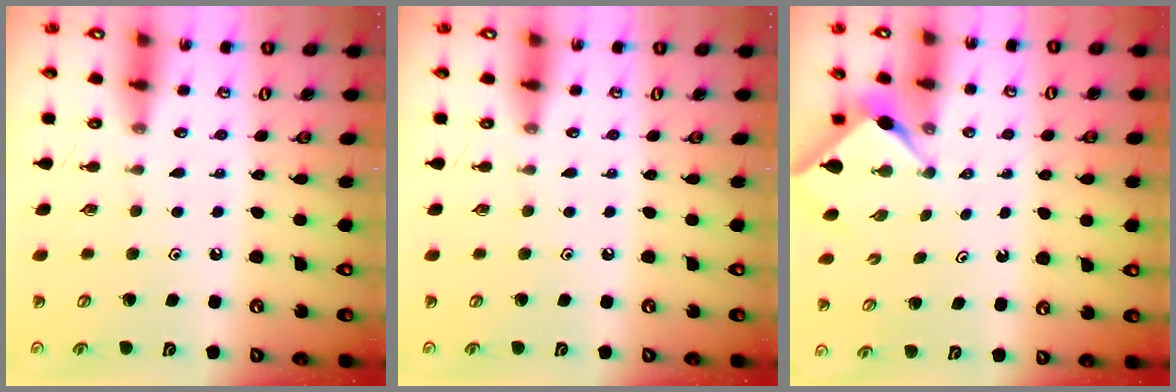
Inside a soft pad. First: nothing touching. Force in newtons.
{"total": 0.0}
{"total": 3.0, "press": 3.0, "slide": 0.4}